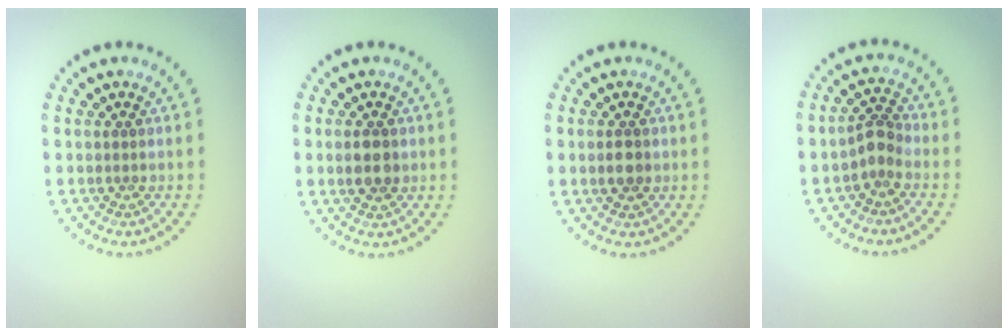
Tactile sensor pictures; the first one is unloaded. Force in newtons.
{"total": 2.3, "press": 2.3, "slide": 0.1}
{"total": 1.7, "press": 1.7, "slide": 0.1}
{"total": 2.0, "press": 1.6, "slide": 1.2}